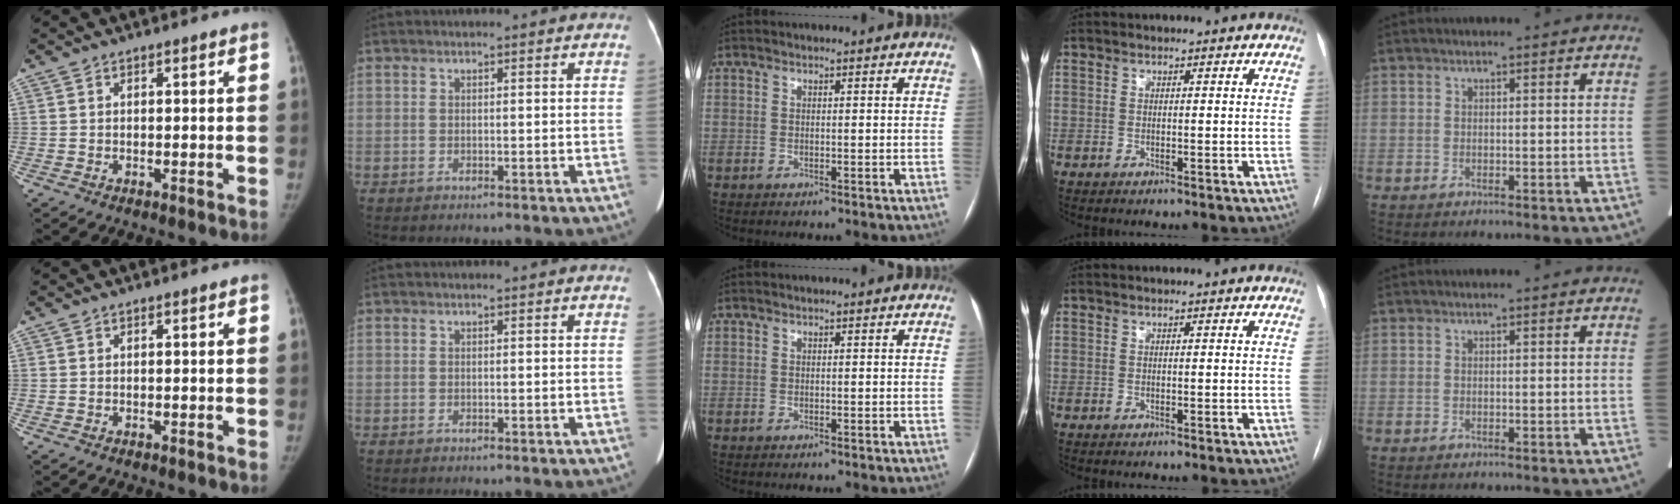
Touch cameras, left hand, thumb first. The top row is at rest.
{}